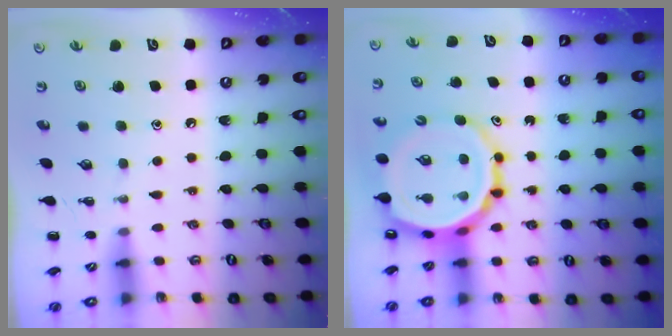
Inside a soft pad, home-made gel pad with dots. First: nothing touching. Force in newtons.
{"total": 14.5, "press": 13.8, "slide": 4.4}